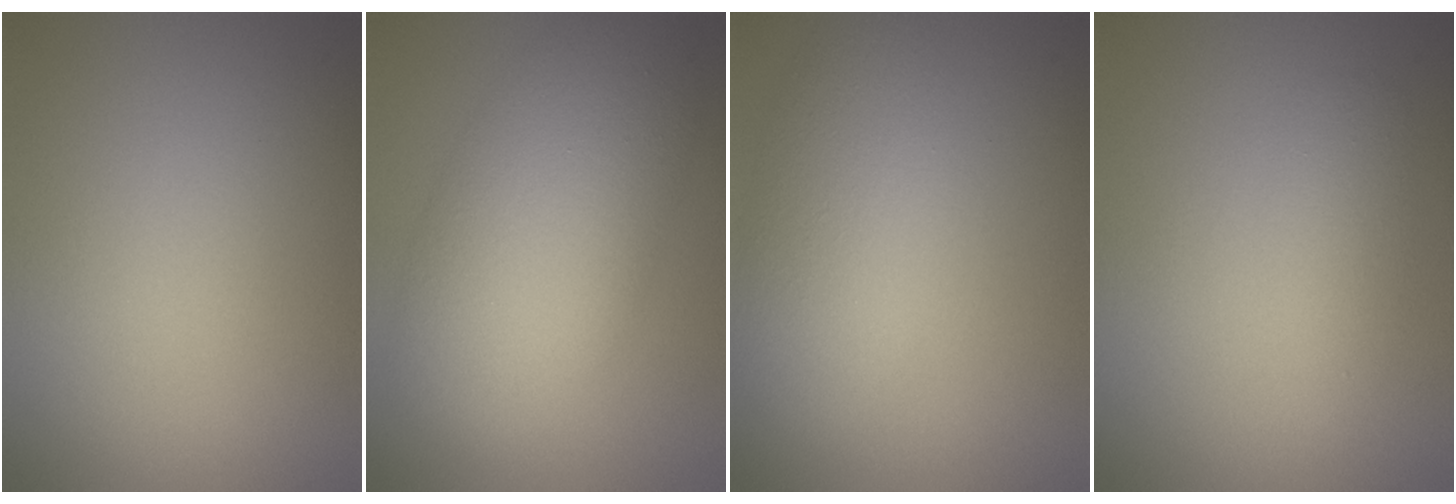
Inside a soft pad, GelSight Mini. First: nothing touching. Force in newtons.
{"total": 8.2, "press": 8.2, "slide": 0.3}
{"total": 4.6, "press": 4.6, "slide": 0.2}
{"total": 1.7, "press": 1.7, "slide": 0.0}